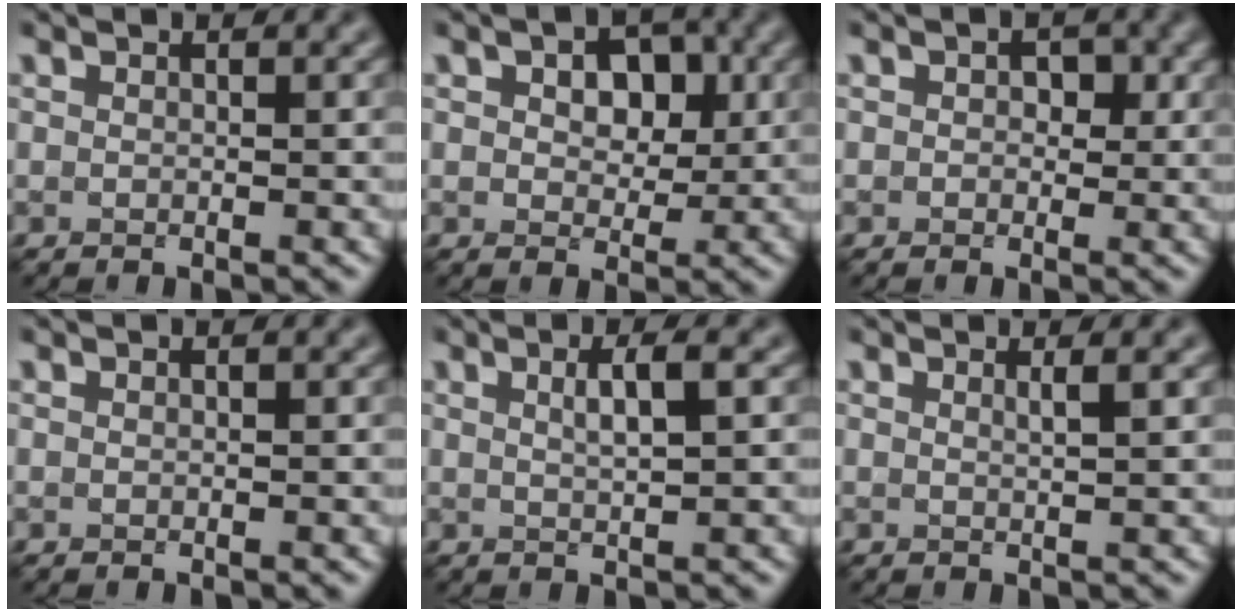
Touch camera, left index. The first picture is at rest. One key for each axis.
{"total": 4.5, "fx": 1.3, "fy": 2.9, "fz": 3.2, "tx": -0.050, "ty": 0.003, "tz": 0.011}
{"total": 1.8, "fx": 0.3, "fy": 1.5, "fz": 1.0, "tx": -0.007, "ty": -0.002, "tz": 0.000}
{"total": 0.0}
{"total": 2.1, "fx": 0.7, "fy": 0.5, "fz": 2.0, "tx": -0.028, "ty": 0.004, "tz": 0.008}
{"total": 1.3, "fx": 0.6, "fy": 0.4, "fz": 1.1, "tx": -0.006, "ty": 0.001, "tz": 0.005}